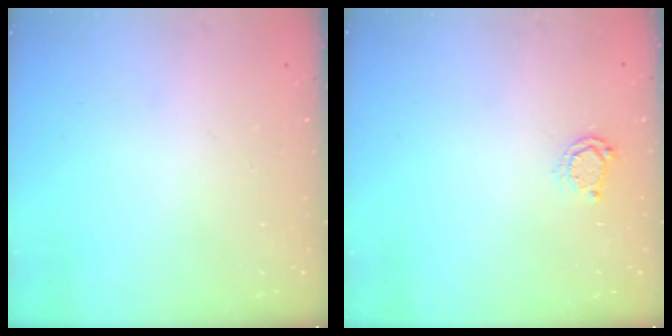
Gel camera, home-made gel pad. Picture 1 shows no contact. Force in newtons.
{"total": 4.5, "press": 4.4, "slide": 0.6}